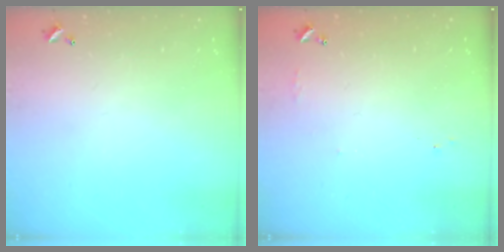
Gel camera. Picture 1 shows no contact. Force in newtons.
{"total": 4.3, "press": 4.3, "slide": 0.6}